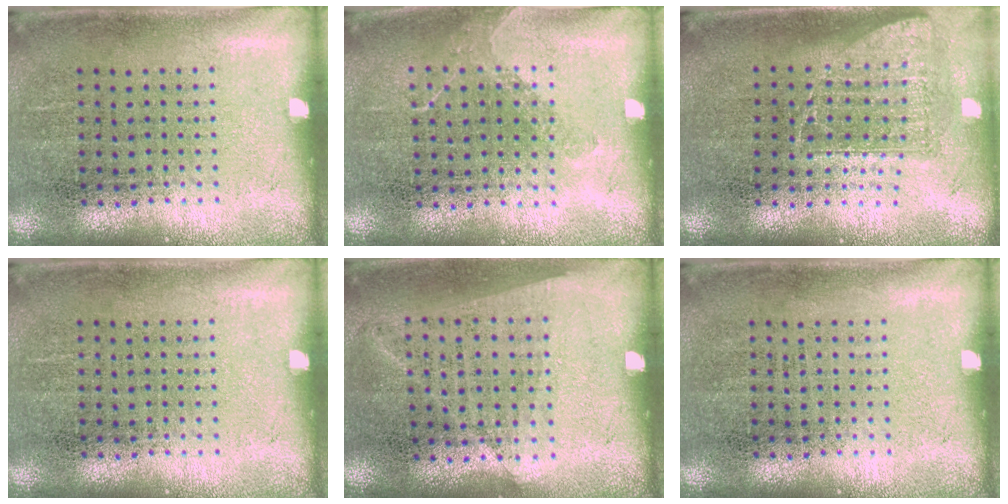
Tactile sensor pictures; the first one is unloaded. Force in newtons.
{"total": 0.9, "press": 0.7, "slide": 0.6}
{"total": 1.5, "press": 1.2, "slide": 0.9}
{"total": 0.0}
{"total": 1.1, "press": 1.0, "slide": 0.5}
{"total": 0.0}